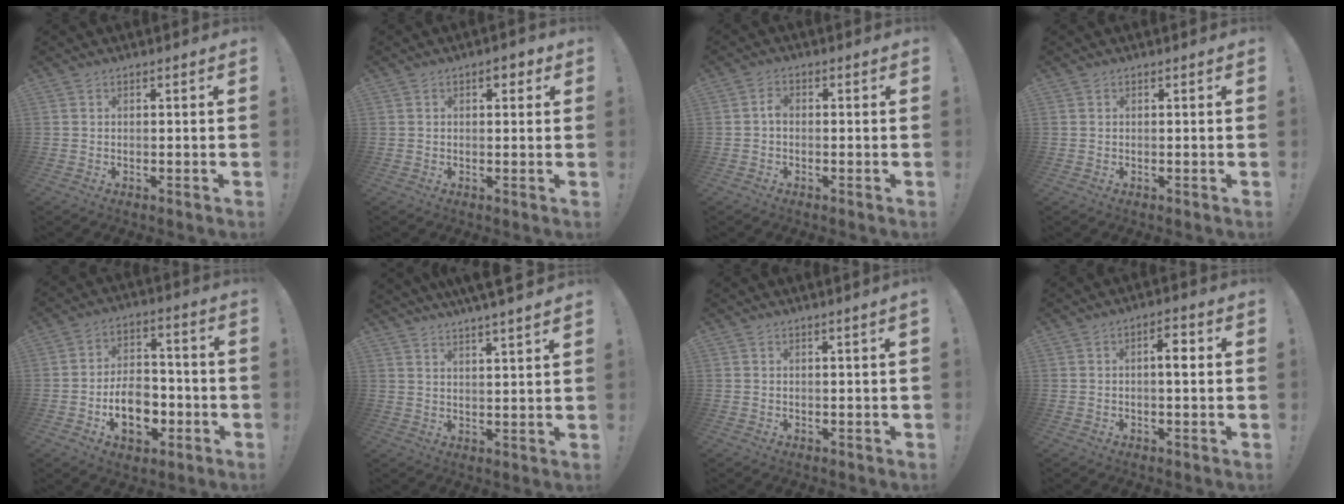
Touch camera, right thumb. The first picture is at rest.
{"total": 3.1, "force": [1.0, 1.8, 2.4], "torque": [-0.026, 0.000, 0.013]}
{"total": 2.3, "force": [-0.6, 1.4, 1.7], "torque": [-0.033, 0.010, -0.012]}
{"total": 0.0}
{"total": 13.2, "force": [-4.5, 8.9, 8.7], "torque": [-0.134, 0.026, -0.075]}
{"total": 5.6, "force": [4.9, -0.5, 2.7], "torque": [-0.037, -0.037, 0.080]}
{"total": 1.4, "force": [0.9, -0.4, 1.0], "torque": [-0.008, -0.005, 0.012]}
{"total": 4.3, "force": [0.7, 1.0, 4.1], "torque": [-0.058, 0.000, 0.001]}